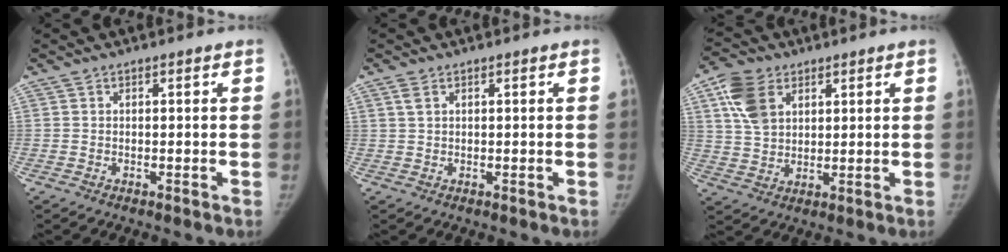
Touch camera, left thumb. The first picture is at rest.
{"total": 1.6, "force": [0.9, 0.9, 1.1], "torque": [-0.026, 0.004, 0.022]}
{"total": 9.5, "force": [4.2, 6.6, 5.5], "torque": [-0.092, -0.008, 0.082]}